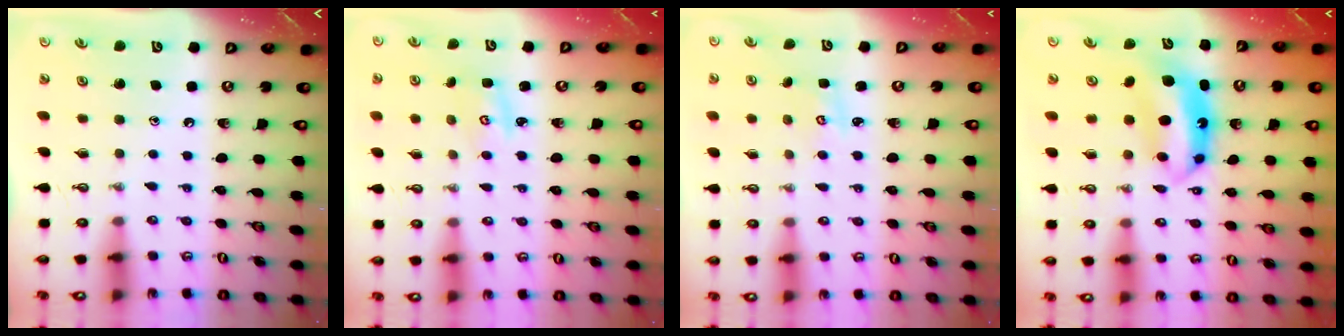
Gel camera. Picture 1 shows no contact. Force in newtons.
{"total": 2.9, "press": 2.9, "slide": 0.3}
{"total": 1.7, "press": 1.7, "slide": 0.2}
{"total": 7.6, "press": 7.5, "slide": 0.7}